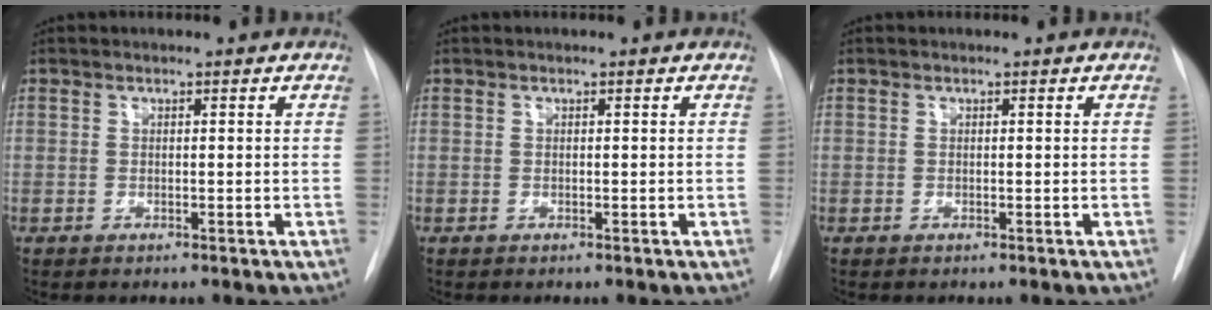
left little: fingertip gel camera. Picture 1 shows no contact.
{"total": 0.0}
{"total": 0.0}